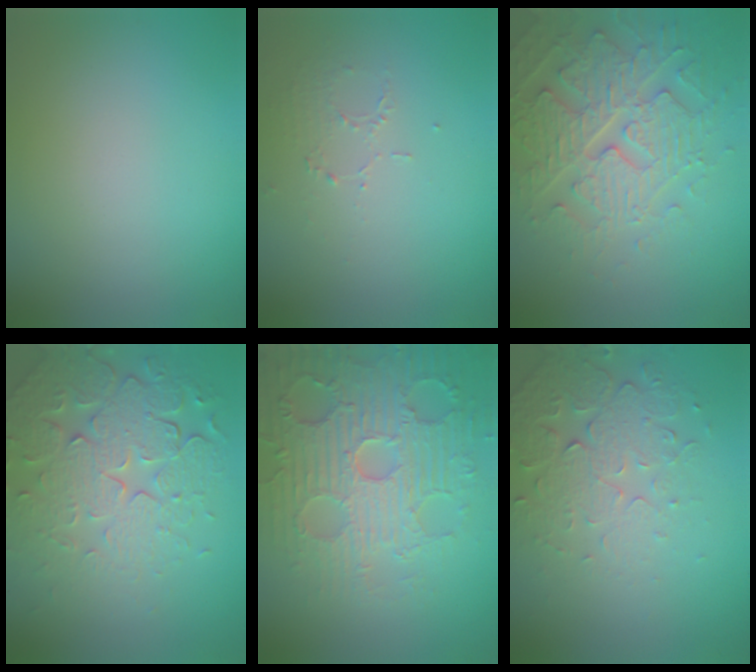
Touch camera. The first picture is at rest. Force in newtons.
{"total": 1.0, "press": 0.5, "slide": 0.9}
{"total": 5.0, "press": 4.9, "slide": 1.1}
{"total": 8.0, "press": 5.7, "slide": 5.7}
{"total": 7.0, "press": 5.9, "slide": 3.7}
{"total": 4.9, "press": 3.4, "slide": 3.6}